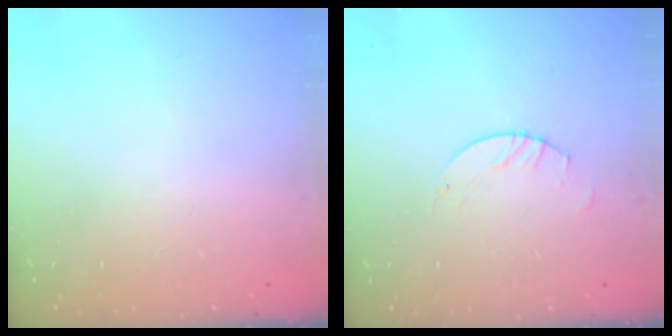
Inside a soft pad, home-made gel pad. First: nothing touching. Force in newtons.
{"total": 2.5, "press": 2.5, "slide": 0.1}